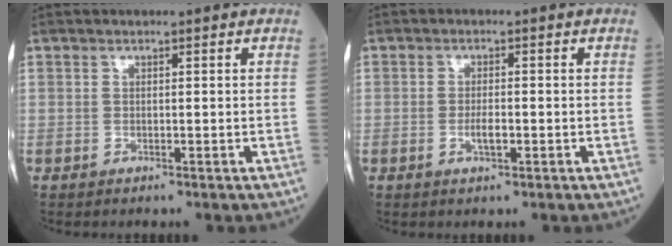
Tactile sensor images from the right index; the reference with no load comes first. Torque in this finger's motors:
{"motor_torque": [0.11, -0.04, 0.23, 0.06]}